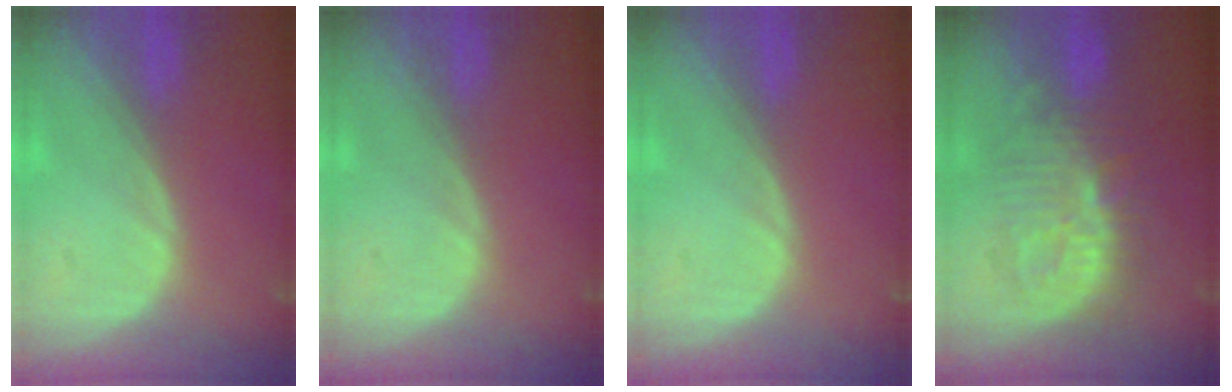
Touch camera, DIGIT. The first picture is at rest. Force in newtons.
{"total": 0.0}
{"total": 0.0}
{"total": 9.4, "press": 9.3, "slide": 1.4}